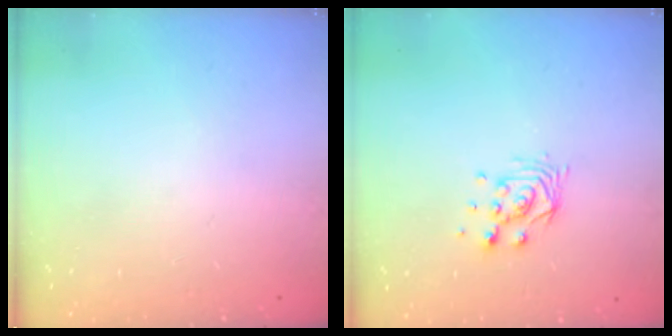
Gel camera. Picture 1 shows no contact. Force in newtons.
{"total": 6.2, "press": 6.2, "slide": 0.1}